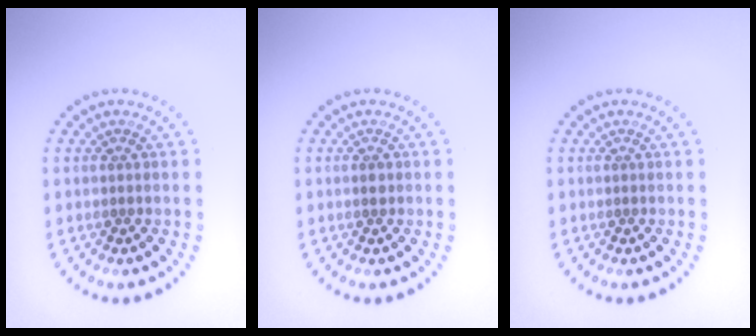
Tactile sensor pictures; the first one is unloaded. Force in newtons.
{"total": 0.8, "press": 0.8, "slide": 0.0}
{"total": 0.0}